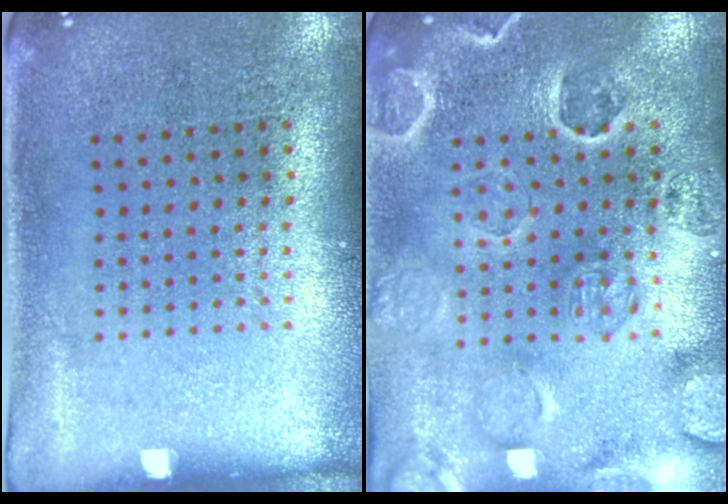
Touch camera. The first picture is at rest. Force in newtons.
{"total": 2.8, "press": 2.7, "slide": 0.5}